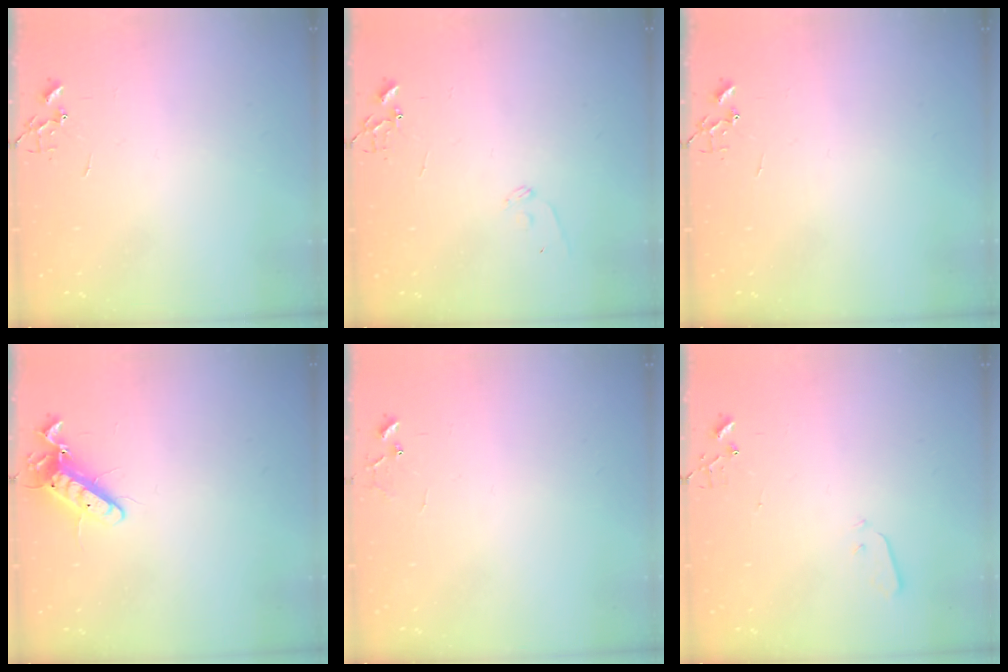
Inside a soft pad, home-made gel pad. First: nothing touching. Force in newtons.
{"total": 7.1, "press": 7.0, "slide": 0.7}
{"total": 0.0}
{"total": 12.1, "press": 12.0, "slide": 1.4}
{"total": 6.6, "press": 6.6, "slide": 0.5}
{"total": 2.9, "press": 2.8, "slide": 0.8}